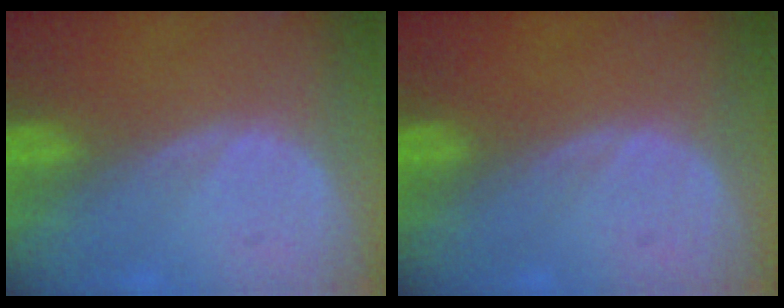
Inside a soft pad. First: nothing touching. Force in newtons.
{"total": 0.0}